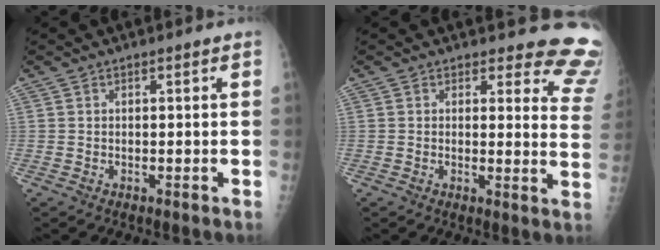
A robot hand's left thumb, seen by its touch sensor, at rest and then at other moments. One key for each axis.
{"total": 11.7, "fx": 11.2, "fy": 3.4, "fz": 1.1, "tx": 0.044, "ty": -0.109, "tz": 0.082}